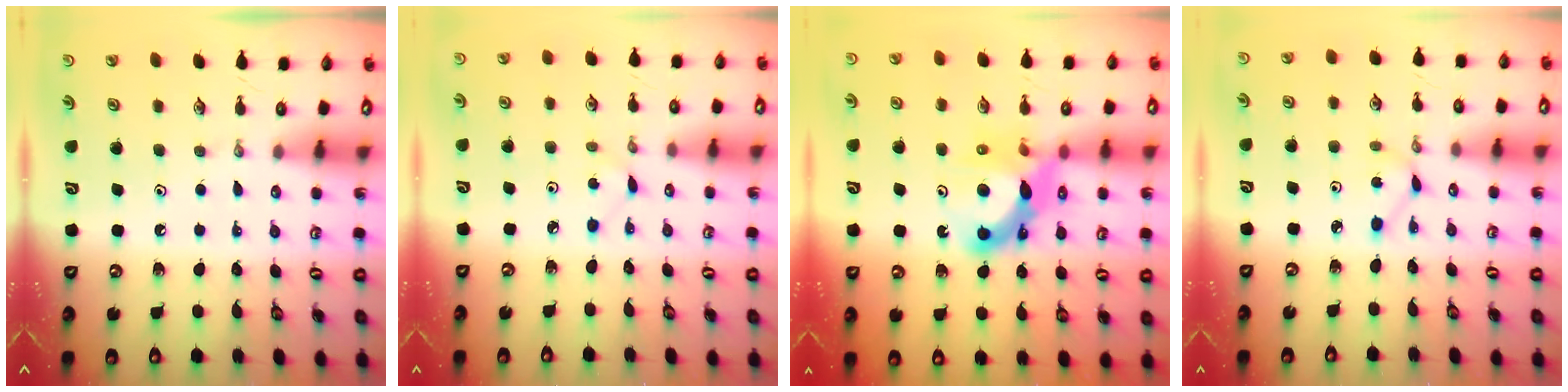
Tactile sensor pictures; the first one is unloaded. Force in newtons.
{"total": 2.6, "press": 2.6, "slide": 0.2}
{"total": 11.5, "press": 11.4, "slide": 1.0}
{"total": 2.3, "press": 2.3, "slide": 0.3}